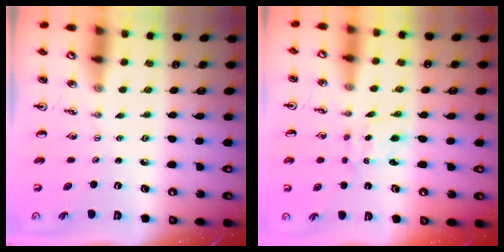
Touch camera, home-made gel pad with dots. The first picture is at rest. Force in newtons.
{"total": 2.3, "press": 2.1, "slide": 0.8}